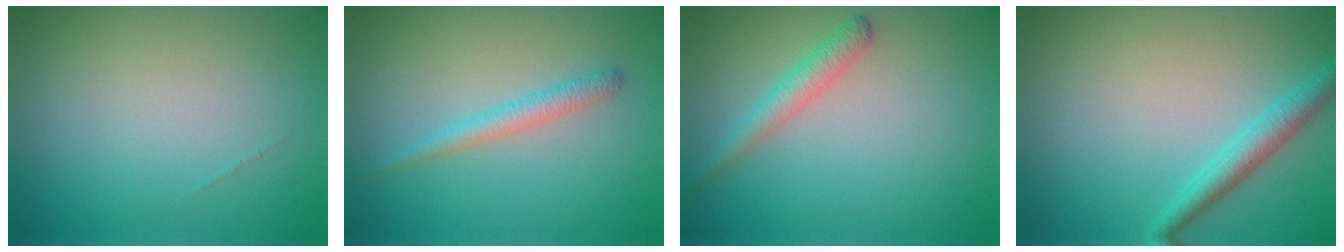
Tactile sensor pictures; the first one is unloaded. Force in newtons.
{"total": 1.8, "press": 1.8, "slide": 0.0}
{"total": 2.2, "press": 2.2, "slide": 0.1}
{"total": 2.6, "press": 2.6, "slide": 0.1}